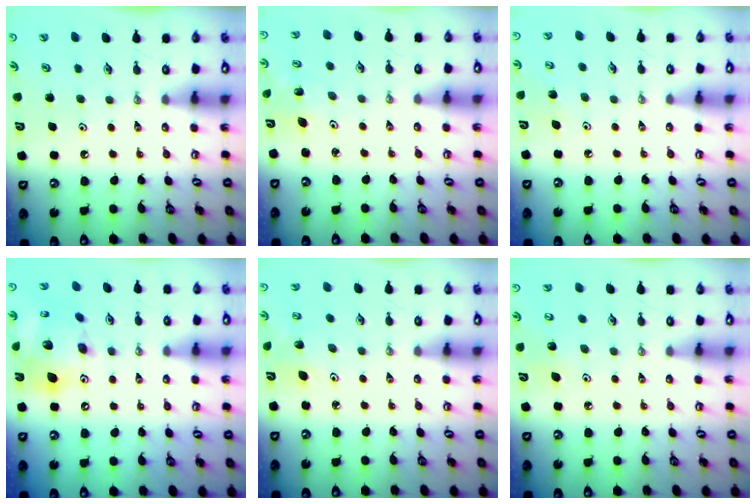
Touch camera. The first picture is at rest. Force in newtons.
{"total": 1.3, "press": 1.3, "slide": 0.1}
{"total": 3.4, "press": 3.4, "slide": 0.3}
{"total": 18.1, "press": 17.8, "slide": 3.2}
{"total": 4.7, "press": 4.6, "slide": 0.7}
{"total": 4.6, "press": 4.5, "slide": 1.0}